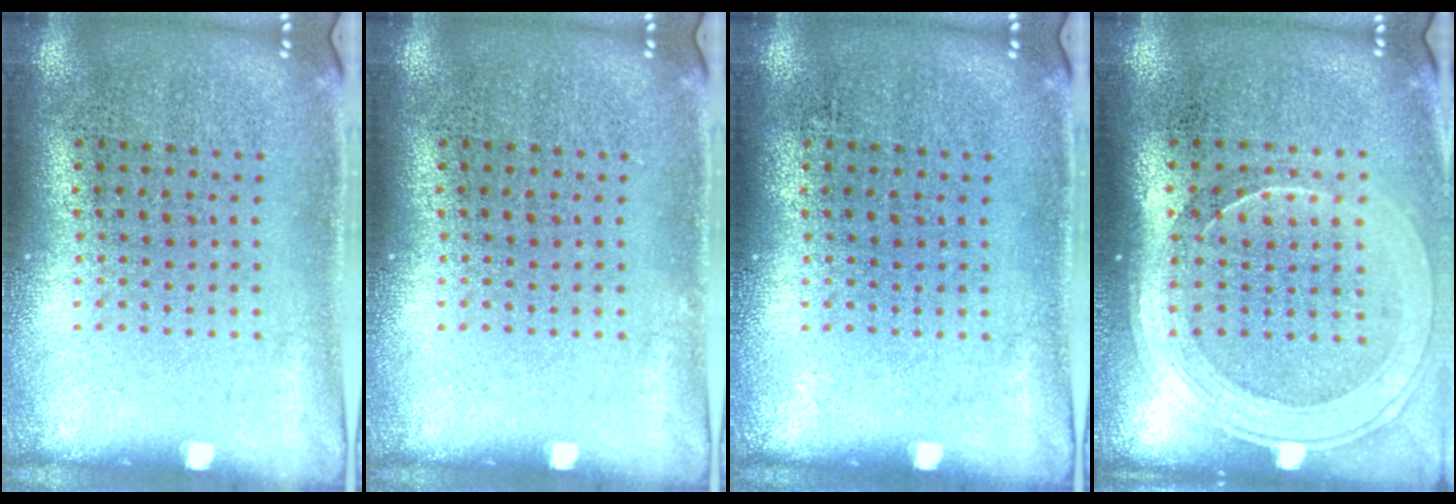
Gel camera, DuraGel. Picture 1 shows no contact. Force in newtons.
{"total": 0.0}
{"total": 0.0}
{"total": 1.8, "press": 1.6, "slide": 0.8}